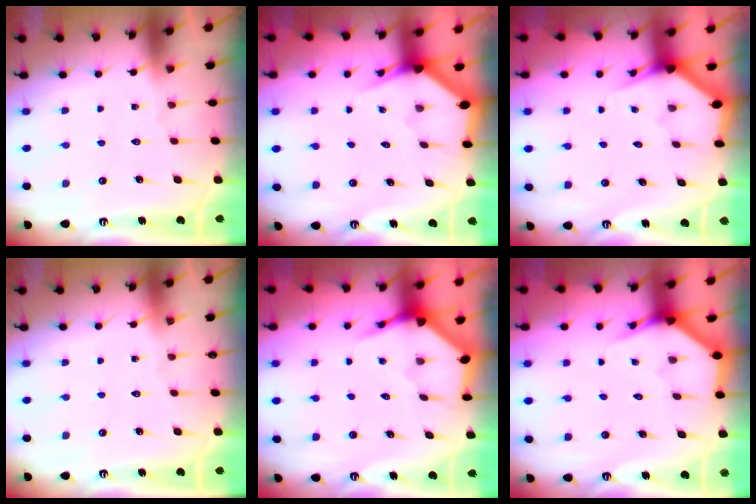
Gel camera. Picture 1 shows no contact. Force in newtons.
{"total": 2.9, "press": 2.9, "slide": 0.2}
{"total": 3.1, "press": 3.1, "slide": 0.1}
{"total": 0.0}
{"total": 4.0, "press": 3.9, "slide": 0.5}
{"total": 3.7, "press": 3.7, "slide": 0.3}